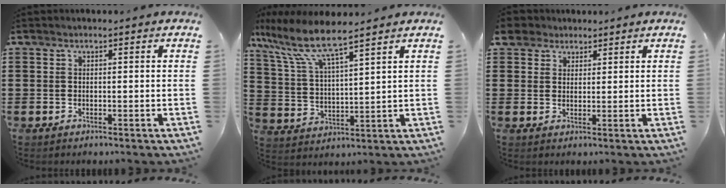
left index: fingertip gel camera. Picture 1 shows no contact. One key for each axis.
{"total": 8.4, "fx": 6.8, "fy": 0.9, "fz": 4.9, "tx": -0.122, "ty": -0.032, "tz": 0.117}
{"total": 3.4, "fx": 2.5, "fy": 2.3, "fz": 0.4, "tx": -0.016, "ty": 0.009, "tz": 0.044}